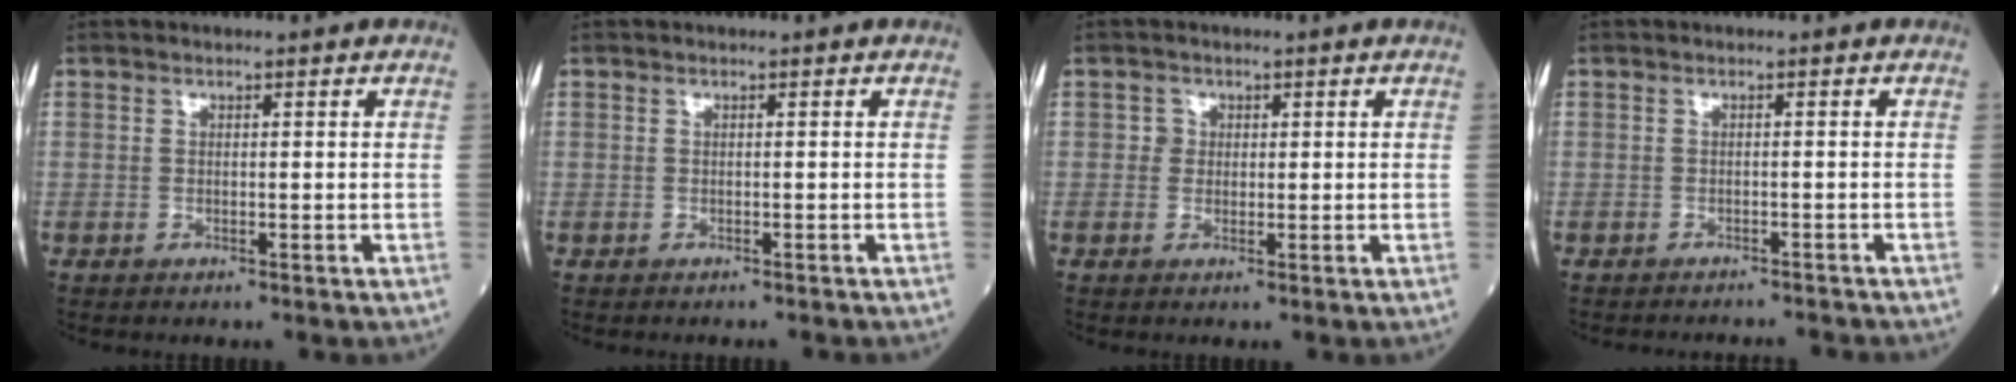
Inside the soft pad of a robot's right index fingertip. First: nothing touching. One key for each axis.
{"total": 0.9, "fx": -0.8, "fy": 0.5, "fz": -0.1, "tx": -0.002, "ty": 0.004, "tz": -0.013}
{"total": 1.3, "fx": 0.2, "fy": 1.3, "fz": 0.2, "tx": 0.002, "ty": 0.002, "tz": 0.002}
{"total": 6.7, "fx": -6.5, "fy": 1.3, "fz": 0.6, "tx": -0.003, "ty": 0.006, "tz": -0.078}